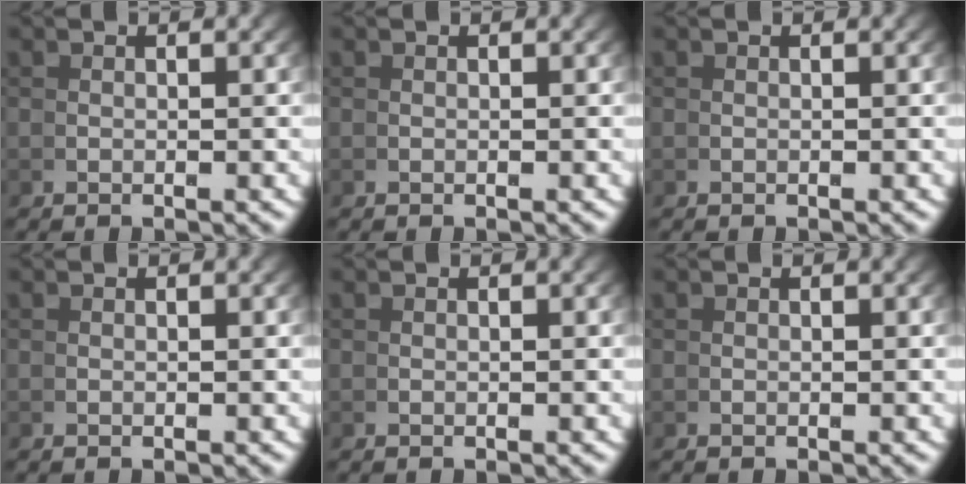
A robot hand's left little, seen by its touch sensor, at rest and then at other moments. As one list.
[{"total": 0.0}, {"total": 0.0}, {"total": 0.0}, {"total": 0.0}, {"total": 0.0}]